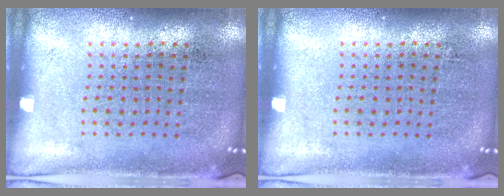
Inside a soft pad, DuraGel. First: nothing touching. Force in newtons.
{"total": 0.0}